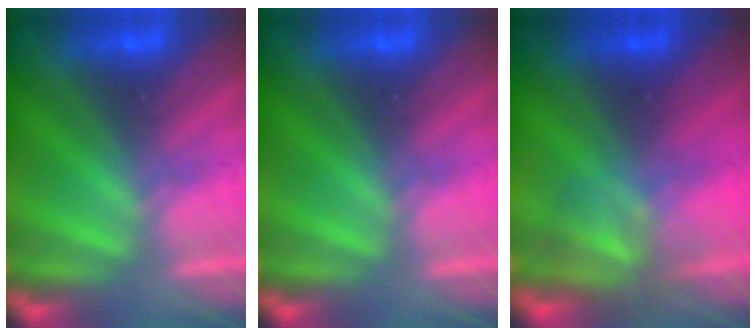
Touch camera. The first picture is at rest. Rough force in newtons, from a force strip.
{"total": 0.0}
{"total": 2.9}